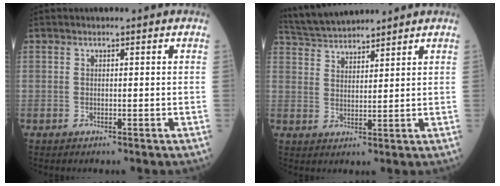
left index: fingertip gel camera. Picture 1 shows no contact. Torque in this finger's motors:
{"motor_torque": [-0.25, -0.57, 0.00, 0.01]}